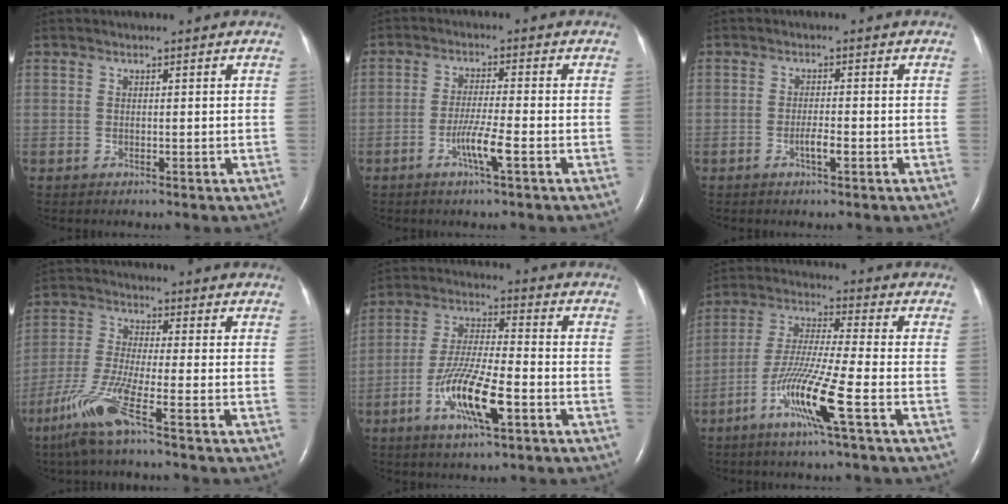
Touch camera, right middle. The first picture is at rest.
{"total": 4.7, "force": [-2.1, -0.4, 4.2], "torque": [-0.083, -0.007, -0.041]}
{"total": 2.1, "force": [-0.9, 0.1, 1.8], "torque": [-0.035, 0.001, -0.017]}
{"total": 8.6, "force": [-5.1, -0.6, 6.9], "torque": [-0.154, -0.023, -0.107]}
{"total": 11.4, "force": [-4.7, 1.8, 10.2], "torque": [-0.204, -0.008, -0.085]}
{"total": 11.2, "force": [-4.9, -1.1, 10.0], "torque": [-0.199, -0.013, -0.099]}